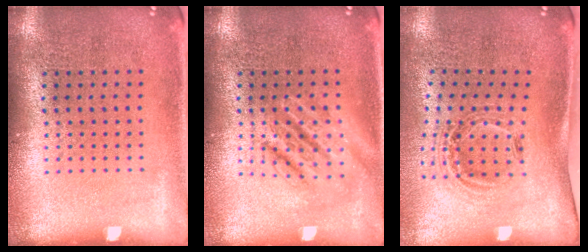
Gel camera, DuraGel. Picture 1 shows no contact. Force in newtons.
{"total": 2.7, "press": 2.7, "slide": 0.4}
{"total": 1.2, "press": 1.0, "slide": 0.5}